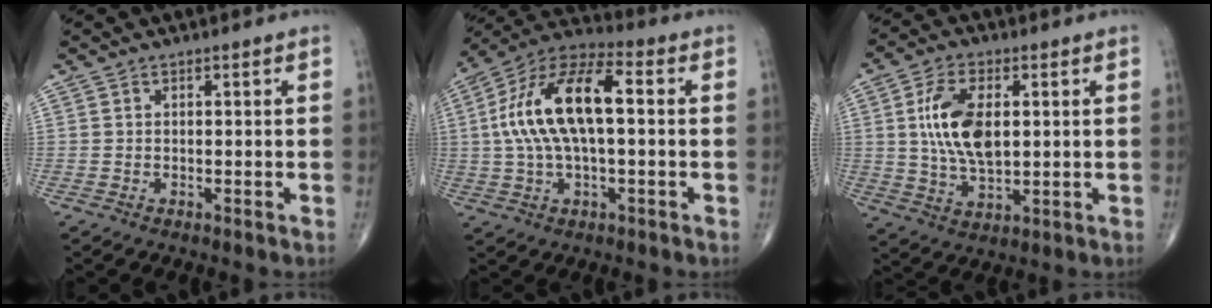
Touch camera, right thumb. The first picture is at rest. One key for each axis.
{"total": 17.3, "fx": 1.4, "fy": 7.6, "fz": 15.5, "tx": -0.304, "ty": 0.041, "tz": 0.020}
{"total": 12.1, "fx": 2.0, "fy": 6.4, "fz": 10.1, "tx": -0.189, "ty": -0.006, "tz": 0.040}